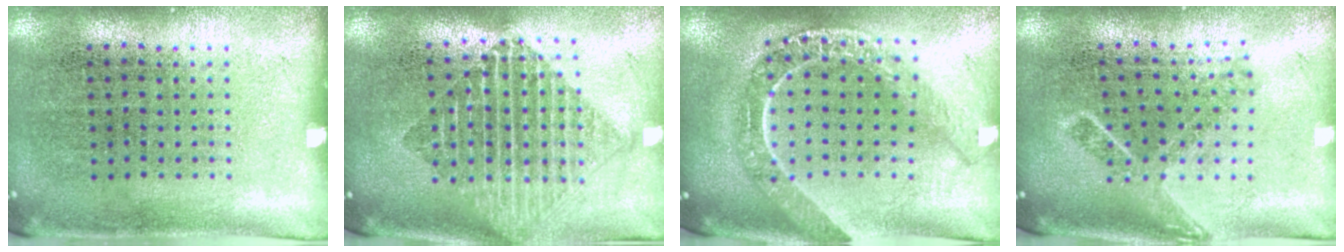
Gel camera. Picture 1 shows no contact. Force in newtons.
{"total": 1.9, "press": 1.6, "slide": 1.0}
{"total": 2.2, "press": 1.8, "slide": 1.1}
{"total": 1.8, "press": 1.3, "slide": 1.2}